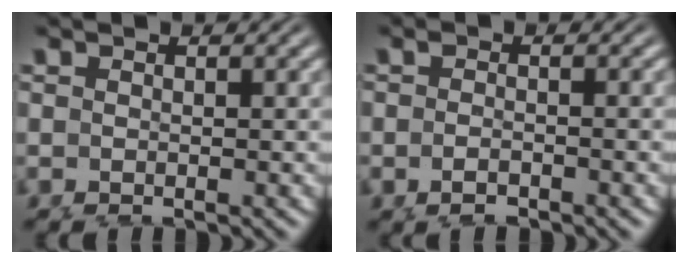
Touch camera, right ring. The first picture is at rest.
{"total": 1.1, "force": [-0.8, 0.0, 0.7], "torque": [-0.010, 0.003, -0.011]}